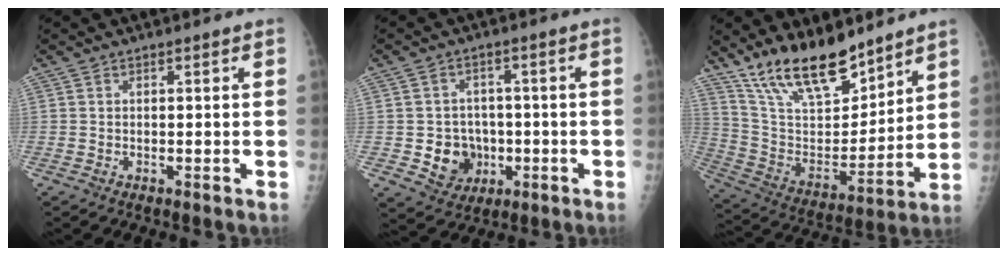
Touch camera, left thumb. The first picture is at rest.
{"total": 7.9, "force": [-1.5, 7.1, 3.2], "torque": [-0.016, 0.009, -0.016]}
{"total": 18.7, "force": [14.4, 6.8, 9.8], "torque": [-0.129, -0.082, 0.270]}